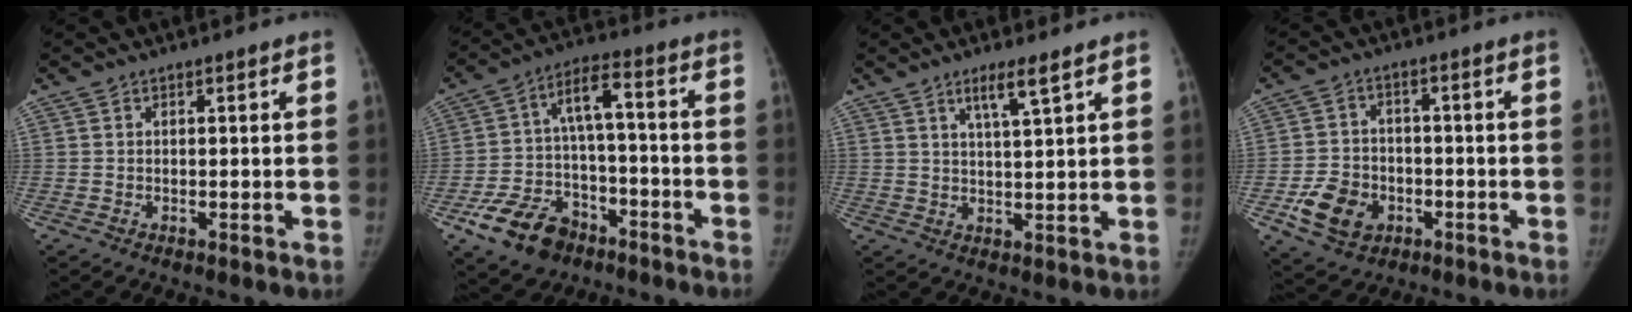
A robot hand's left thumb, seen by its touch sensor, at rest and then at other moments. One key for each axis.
{"total": 14.8, "fx": -8.4, "fy": 9.2, "fz": 7.9, "tx": -0.127, "ty": 0.059, "tz": -0.149}
{"total": 4.7, "fx": 2.9, "fy": 0.2, "fz": 3.6, "tx": -0.067, "ty": -0.021, "tz": 0.056}
{"total": 9.4, "fx": -3.7, "fy": 7.2, "fz": 4.7, "tx": -0.064, "ty": 0.016, "tz": -0.061}